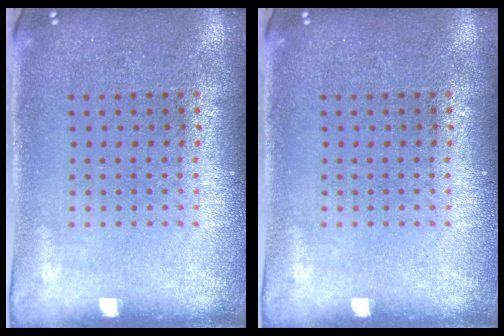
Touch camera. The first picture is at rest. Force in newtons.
{"total": 0.0}